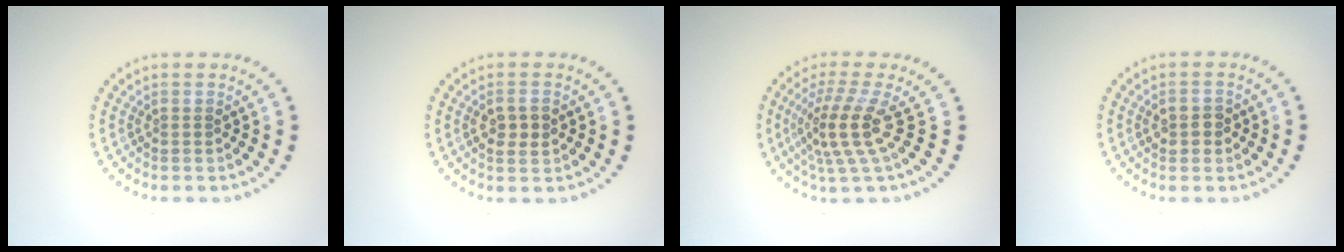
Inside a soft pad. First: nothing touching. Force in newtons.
{"total": 2.1, "press": 2.1, "slide": 0.3}
{"total": 4.0, "press": 2.8, "slide": 2.9}
{"total": 1.7, "press": 1.7, "slide": 0.0}